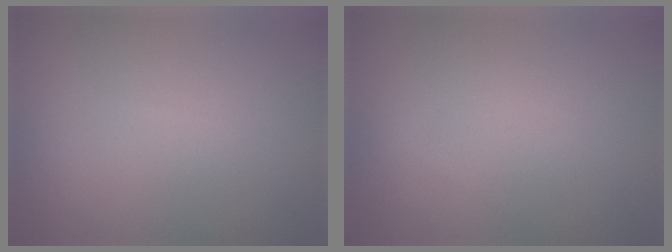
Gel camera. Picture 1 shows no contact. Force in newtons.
{"total": 0.7, "press": 0.7, "slide": 0.1}